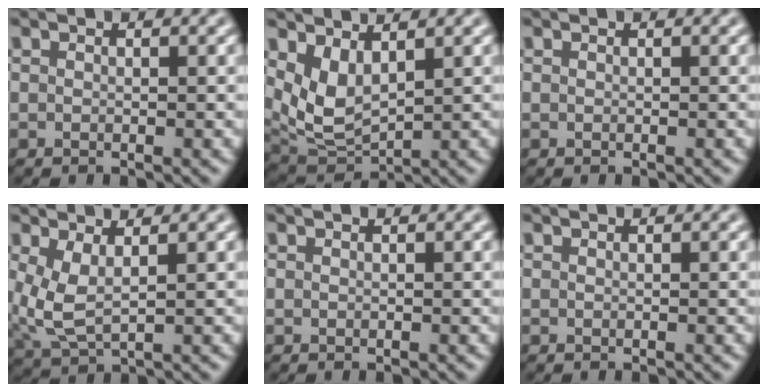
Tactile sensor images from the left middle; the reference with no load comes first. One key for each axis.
{"total": 4.2, "fx": 1.8, "fy": 2.2, "fz": 3.1, "tx": -0.072, "ty": -0.013, "tz": 0.044}
{"total": 0.0}
{"total": 3.6, "fx": 0.9, "fy": 1.5, "fz": 3.1, "tx": -0.081, "ty": -0.008, "tz": 0.021}
{"total": 0.0}
{"total": 0.0}